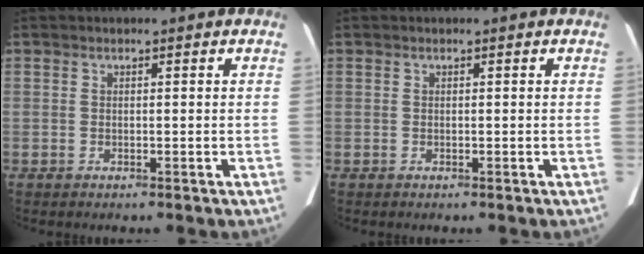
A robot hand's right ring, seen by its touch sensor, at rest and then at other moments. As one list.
[{"total": 0.0}]